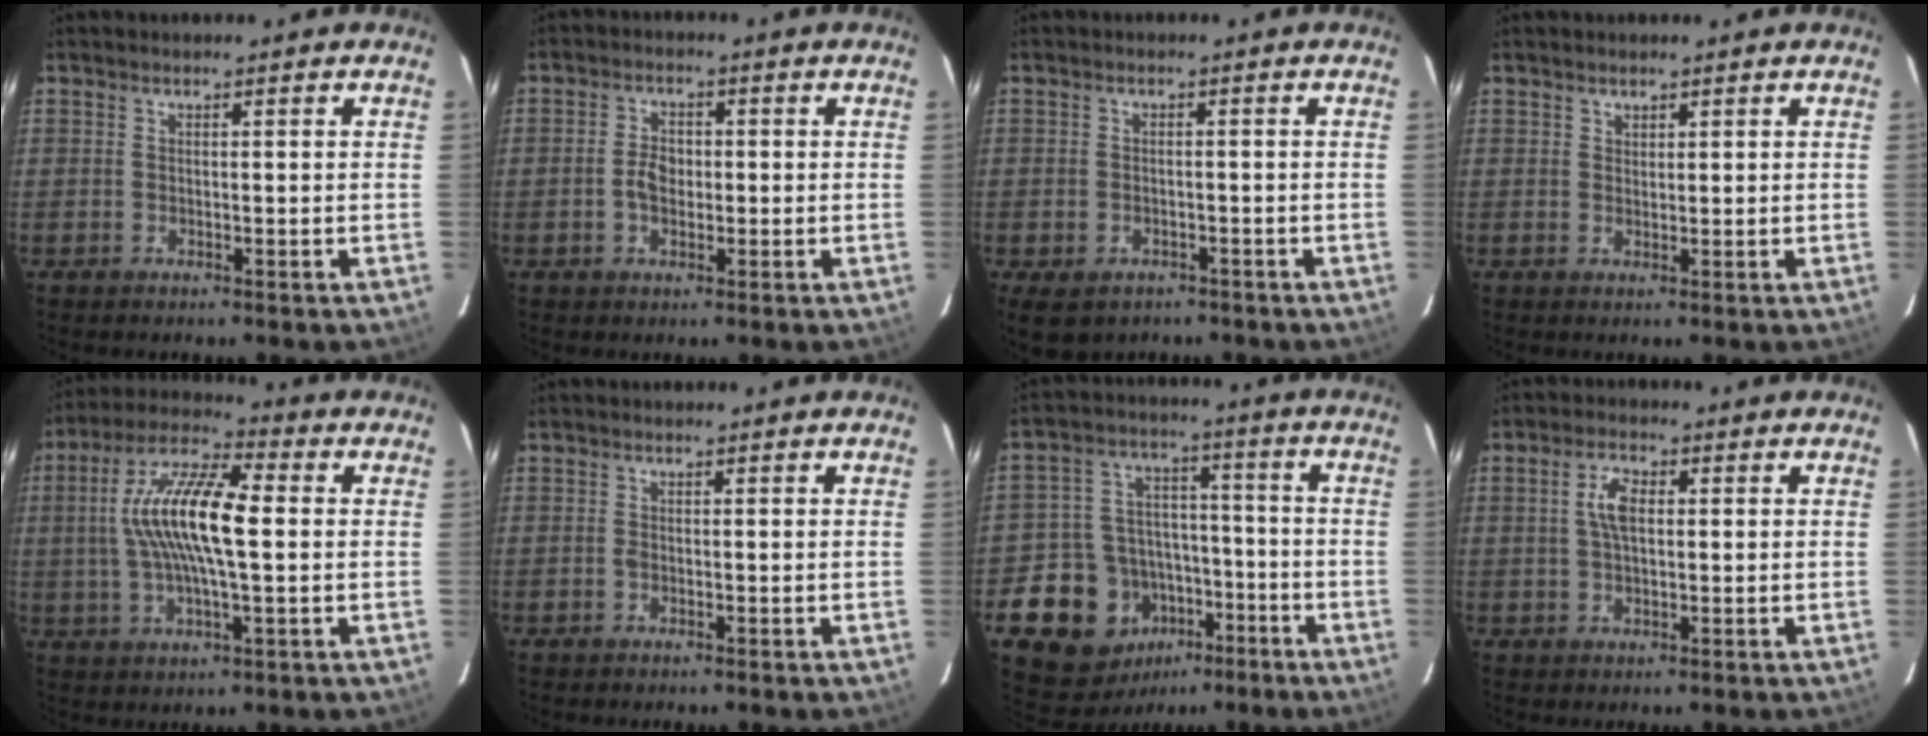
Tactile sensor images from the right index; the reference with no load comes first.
{"total": 4.1, "force": [-0.6, 2.8, 2.9], "torque": [-0.055, 0.007, -0.009]}
{"total": 7.1, "force": [-4.4, 4.6, 3.3], "torque": [-0.073, -0.014, -0.060]}
{"total": 1.1, "force": [0.8, 0.7, 0.1], "torque": [0.000, 0.002, 0.014]}
{"total": 15.0, "force": [1.0, 4.1, 14.4], "torque": [-0.282, 0.016, 0.009]}
{"total": 0.7, "force": [-0.2, 0.5, 0.5], "torque": [-0.010, 0.001, -0.006]}
{"total": 15.3, "force": [-6.8, 12.3, 6.0], "torque": [-0.151, 0.041, -0.080]}
{"total": 4.6, "force": [0.7, 2.4, 3.9], "torque": [-0.076, 0.010, 0.014]}